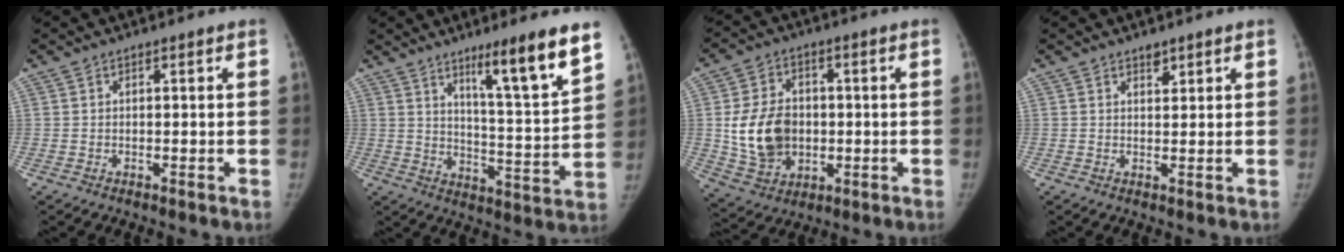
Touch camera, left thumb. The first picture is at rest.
{"total": 14.0, "force": [9.0, 0.7, 10.6], "torque": [-0.152, -0.064, 0.144]}
{"total": 13.4, "force": [-0.2, 10.4, 8.4], "torque": [-0.122, 0.000, 0.008]}
{"total": 2.0, "force": [1.5, 1.0, 0.8], "torque": [-0.001, -0.009, 0.022]}